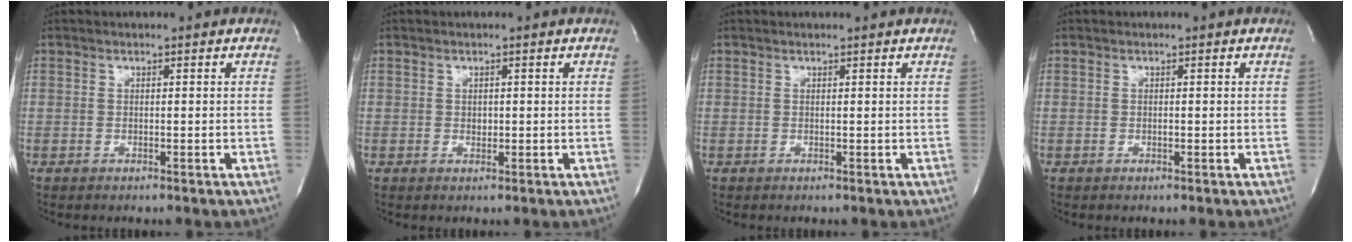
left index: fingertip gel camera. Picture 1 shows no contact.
{"total": 0.8, "force": [0.1, 0.7, 0.5], "torque": [-0.005, 0.001, 0.001]}
{"total": 1.4, "force": [1.3, -0.1, 0.4], "torque": [-0.012, 0.007, 0.017]}
{"total": 0.0}